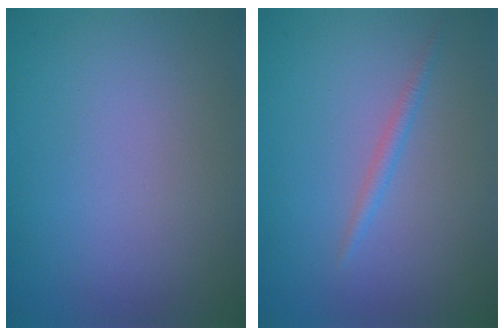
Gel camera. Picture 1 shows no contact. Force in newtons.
{"total": 1.1, "press": 1.1, "slide": 0.0}